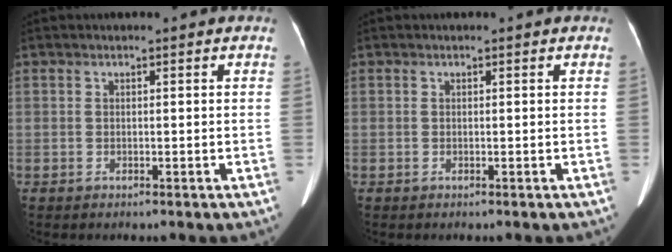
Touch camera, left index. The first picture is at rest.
{"total": 0.0}